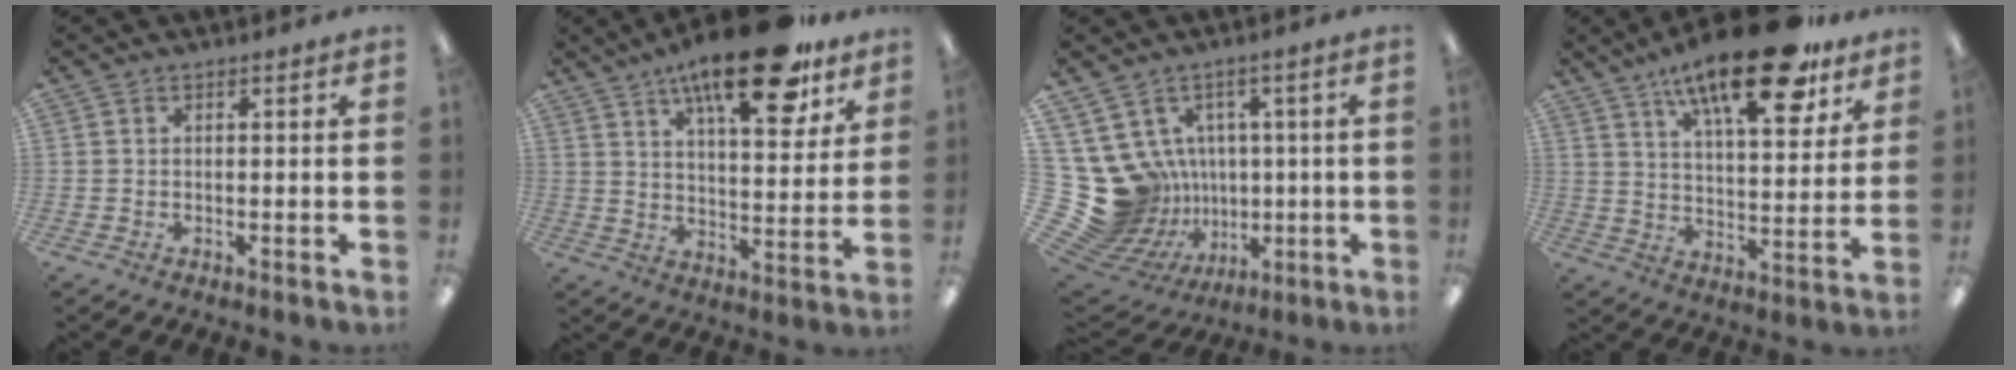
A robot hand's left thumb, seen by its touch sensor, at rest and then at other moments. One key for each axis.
{"total": 20.4, "fx": 13.5, "fy": 6.7, "fz": 13.8, "tx": -0.213, "ty": -0.069, "tz": 0.216}
{"total": 15.5, "fx": 0.9, "fy": 14.7, "fz": 5.0, "tx": -0.144, "ty": -0.027, "tz": 0.056}
{"total": 21.3, "fx": 14.1, "fy": 6.9, "fz": 14.5, "tx": -0.226, "ty": -0.075, "tz": 0.227}